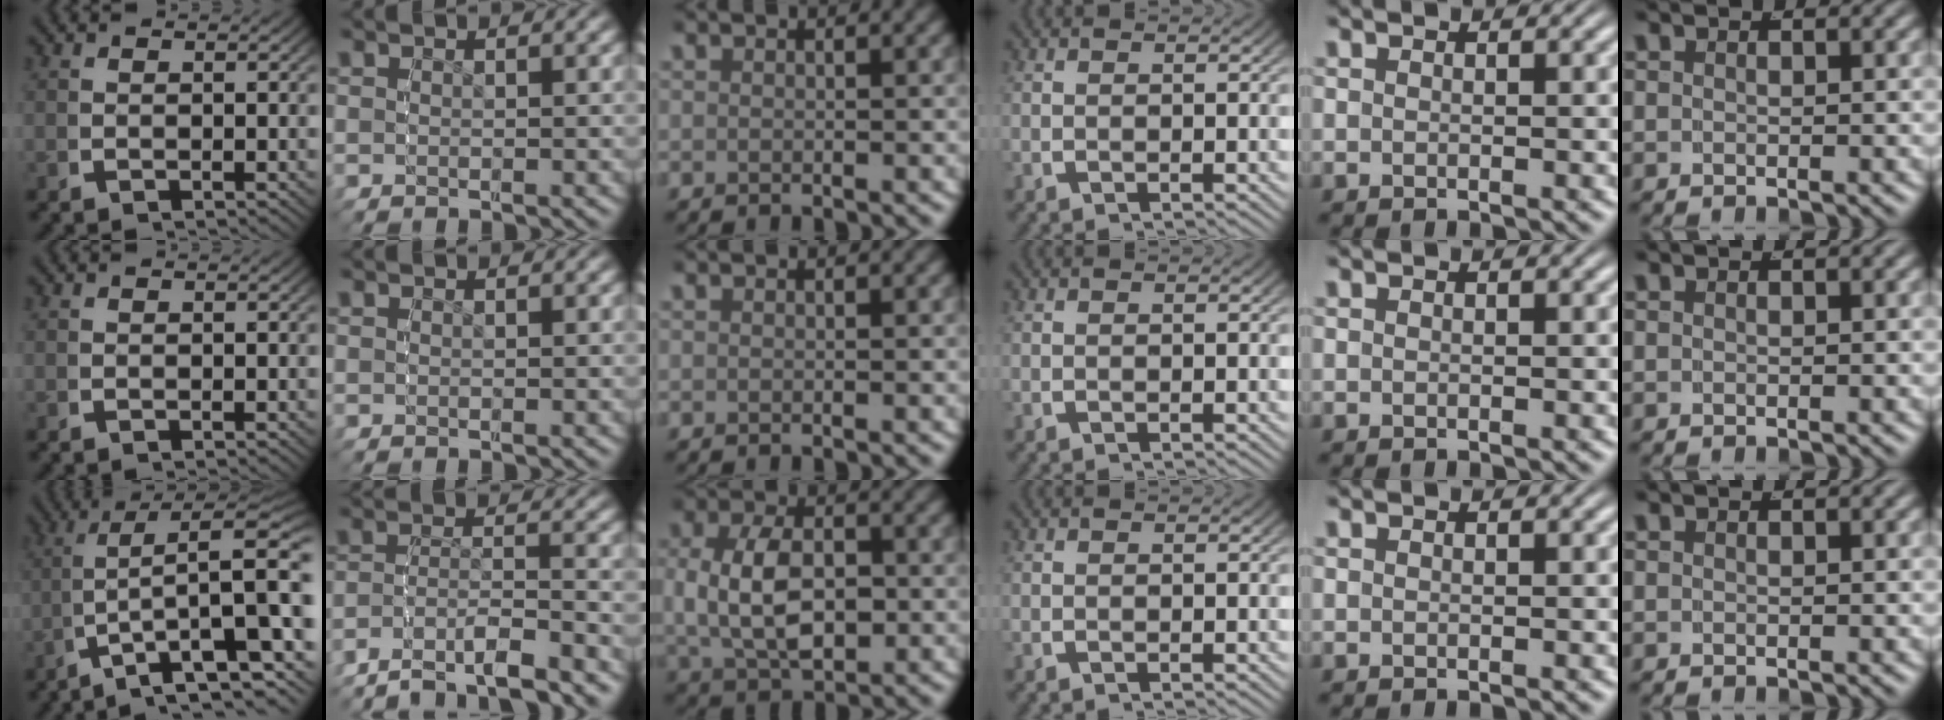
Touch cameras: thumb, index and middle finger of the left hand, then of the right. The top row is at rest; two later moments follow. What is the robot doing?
{"motion": "grasp_and_lifting", "object": "backpack"}